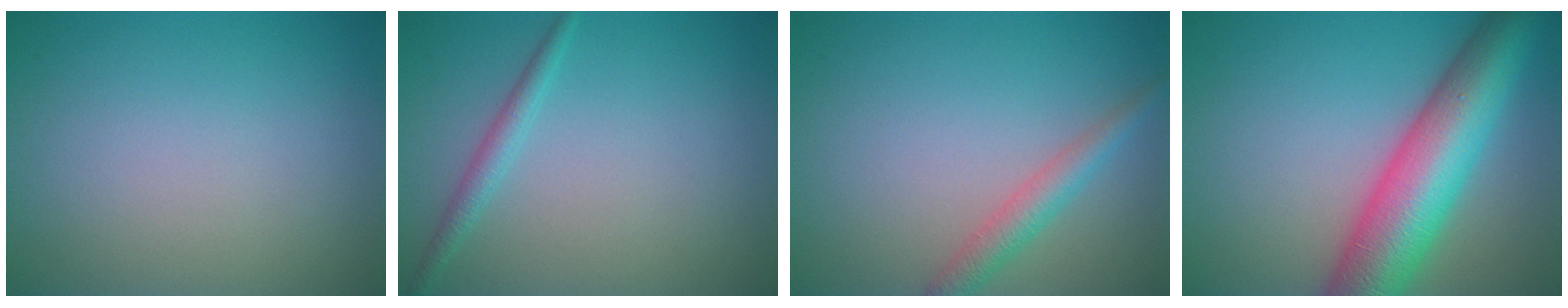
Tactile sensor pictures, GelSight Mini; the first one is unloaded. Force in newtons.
{"total": 1.6, "press": 1.6, "slide": 0.1}
{"total": 2.5, "press": 2.5, "slide": 0.1}
{"total": 10.8, "press": 10.8, "slide": 0.3}